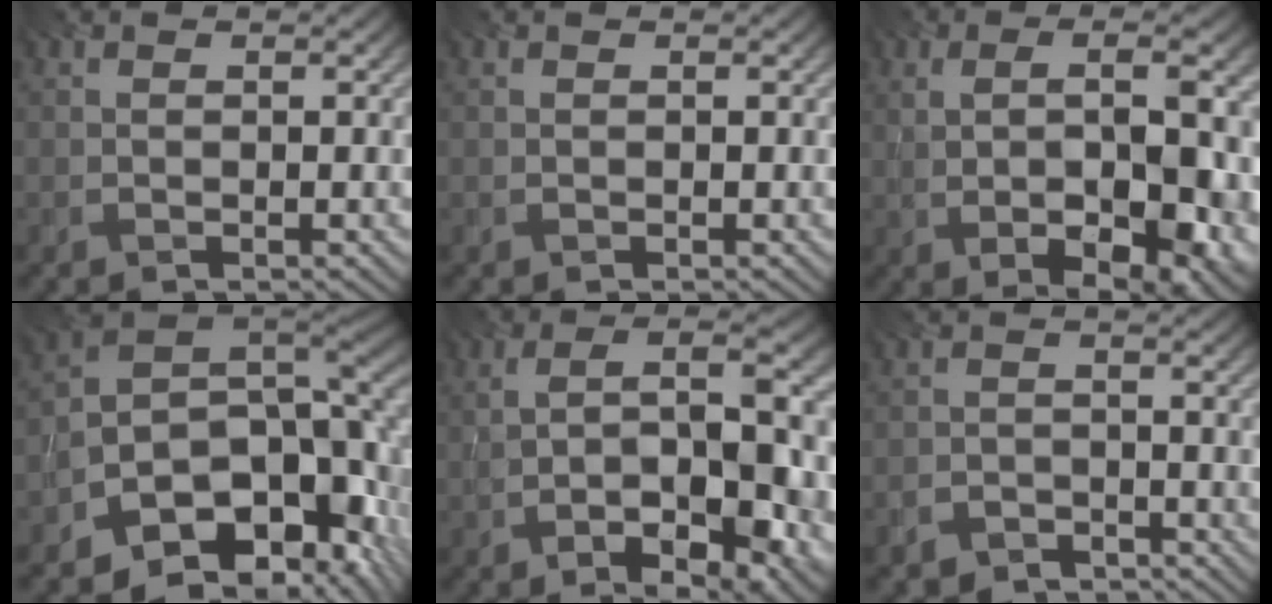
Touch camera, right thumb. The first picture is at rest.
{"total": 0.0}
{"total": 12.6, "force": [-1.3, 5.0, 11.5], "torque": [-0.158, -0.008, -0.018]}
{"total": 14.3, "force": [-6.1, 8.7, 9.6], "torque": [-0.166, -0.034, -0.090]}
{"total": 13.6, "force": [-2.5, 5.3, 12.2], "torque": [-0.184, 0.000, -0.029]}
{"total": 2.9, "force": [-2.5, 1.3, 0.6], "torque": [-0.007, 0.000, -0.051]}